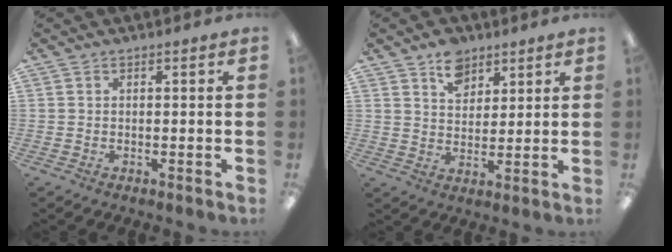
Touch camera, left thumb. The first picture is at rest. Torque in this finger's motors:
{"motor_torque": [1.28, 0.94, 0.87, -0.90, 0.12]}